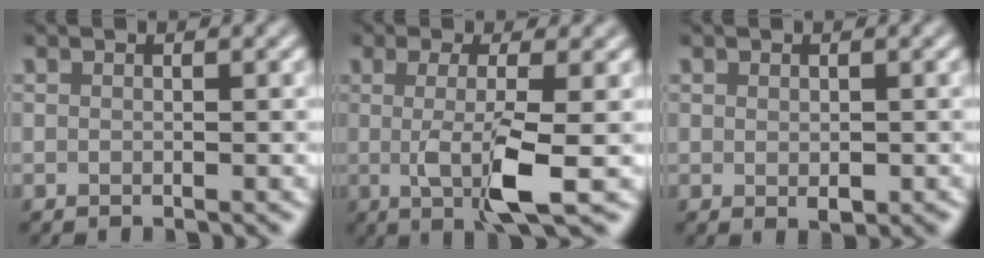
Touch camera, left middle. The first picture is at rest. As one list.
[{"total": 5.1, "force": [-0.7, 1.1, 4.9], "torque": [-0.090, -0.012, -0.015]}, {"total": 1.1, "force": [-0.2, 0.7, 0.8], "torque": [-0.008, -0.006, -0.001]}]